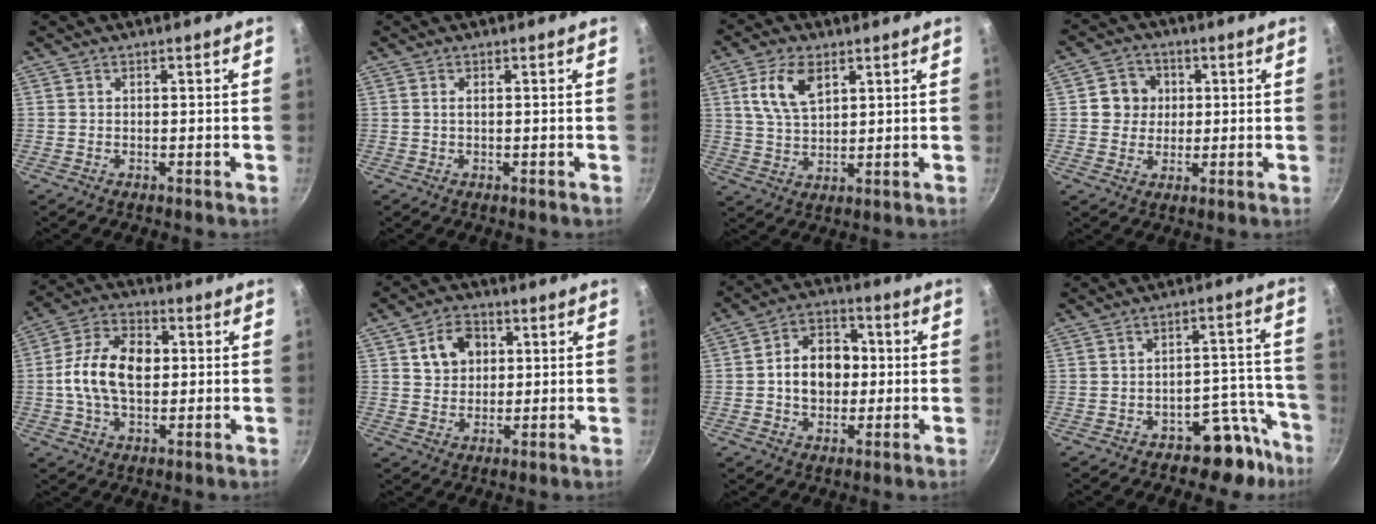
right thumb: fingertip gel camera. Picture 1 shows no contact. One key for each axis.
{"total": 0.6, "fx": 0.1, "fy": 0.2, "fz": 0.6, "tx": -0.015, "ty": 0.001, "tz": 0.001}
{"total": 8.9, "fx": 3.6, "fy": 4.8, "fz": 6.6, "tx": -0.121, "ty": -0.011, "tz": 0.073}
{"total": 6.8, "fx": 1.0, "fy": 6.3, "fz": 2.4, "tx": -0.003, "ty": 0.005, "tz": 0.012}
{"total": 13.3, "fx": 0.6, "fy": 8.3, "fz": 10.4, "tx": -0.188, "ty": 0.021, "tz": 0.005}
{"total": 7.9, "fx": 2.5, "fy": 6.1, "fz": 4.4, "tx": -0.043, "ty": -0.004, "tz": 0.041}
{"total": 11.2, "fx": 0.1, "fy": 8.3, "fz": 7.6, "tx": -0.090, "ty": 0.022, "tz": -0.005}
{"total": 8.0, "fx": -6.0, "fy": 4.2, "fz": 3.1, "tx": 0.000, "ty": 0.096, "tz": -0.087}